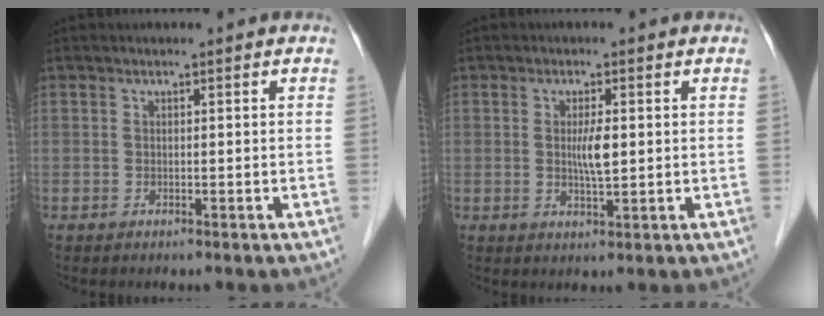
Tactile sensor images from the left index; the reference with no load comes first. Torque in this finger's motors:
{"motor_torque": [0.52, 0.43, 0.13, 0.03]}